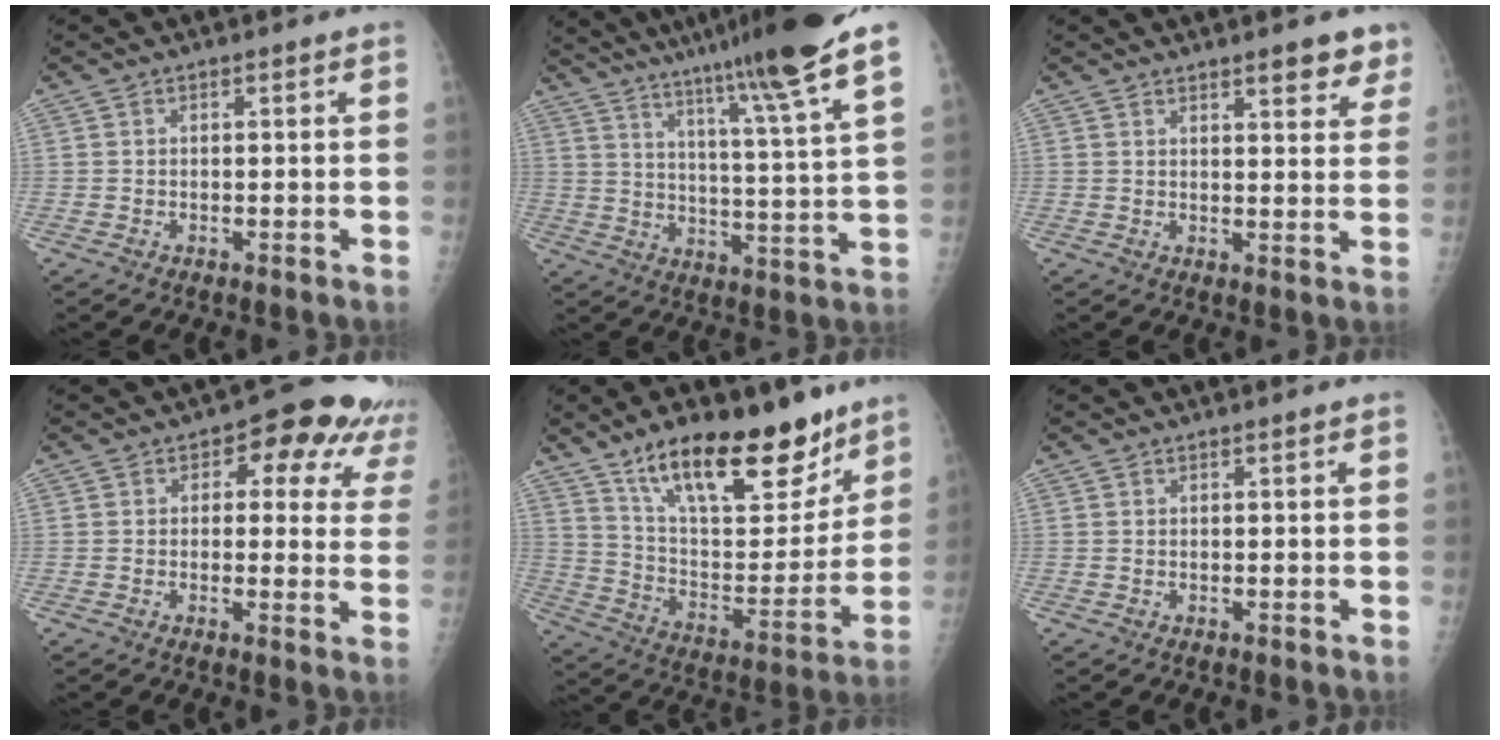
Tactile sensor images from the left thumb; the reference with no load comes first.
{"total": 21.7, "force": [15.4, 0.0, 15.3], "torque": [-0.226, -0.066, 0.227]}
{"total": 6.1, "force": [4.5, 1.9, 3.7], "torque": [-0.021, -0.022, 0.055]}
{"total": 13.3, "force": [6.1, 7.3, 9.2], "torque": [-0.052, -0.012, 0.051]}
{"total": 23.2, "force": [15.9, 9.2, 14.2], "torque": [-0.177, -0.072, 0.265]}
{"total": 0.0}